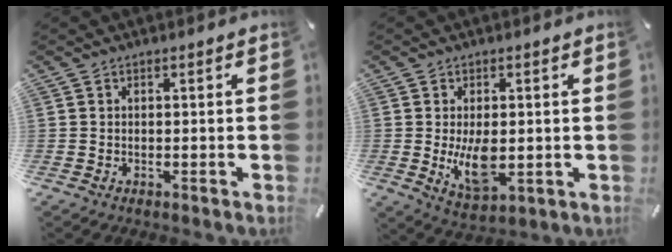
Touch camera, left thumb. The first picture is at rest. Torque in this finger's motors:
{"motor_torque": [-0.17, 0.70, 0.24, -0.15, 0.07]}